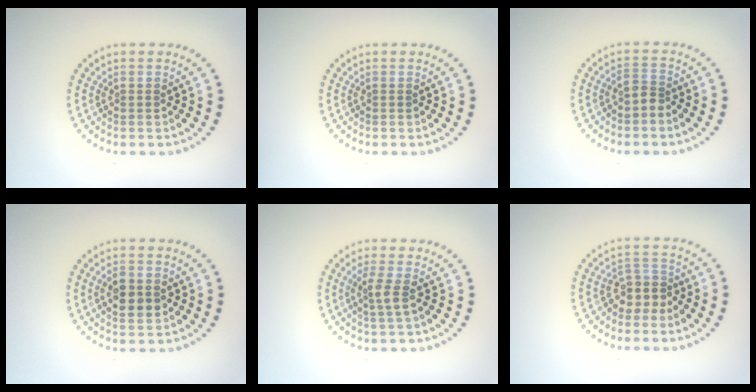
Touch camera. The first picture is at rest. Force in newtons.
{"total": 0.0}
{"total": 1.5, "press": 1.1, "slide": 1.0}
{"total": 3.0, "press": 3.0, "slide": 0.2}
{"total": 1.8, "press": 1.3, "slide": 1.1}
{"total": 2.3, "press": 1.8, "slide": 1.5}